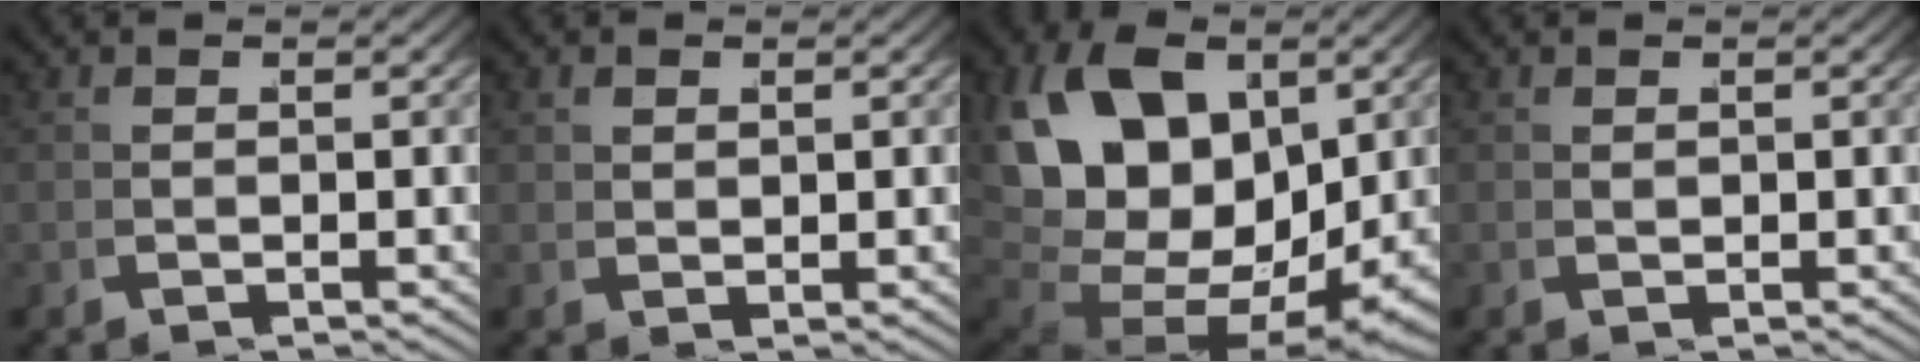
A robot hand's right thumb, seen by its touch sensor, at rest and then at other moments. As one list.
[{"total": 1.2, "force": [0.7, 0.7, 0.7], "torque": [-0.012, -0.004, 0.021]}, {"total": 17.6, "force": [-1.7, 12.2, 12.6], "torque": [-0.278, -0.061, 0.001]}, {"total": 0.6, "force": [0.2, 0.4, 0.4], "torque": [-0.005, -0.004, 0.009]}]